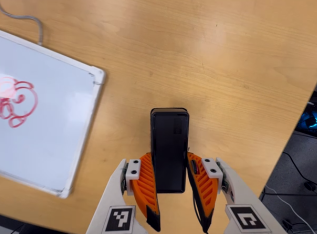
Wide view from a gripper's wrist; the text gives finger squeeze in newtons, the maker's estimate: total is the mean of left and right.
{"total": 5.2, "left": 3.5, "right": 6.9}